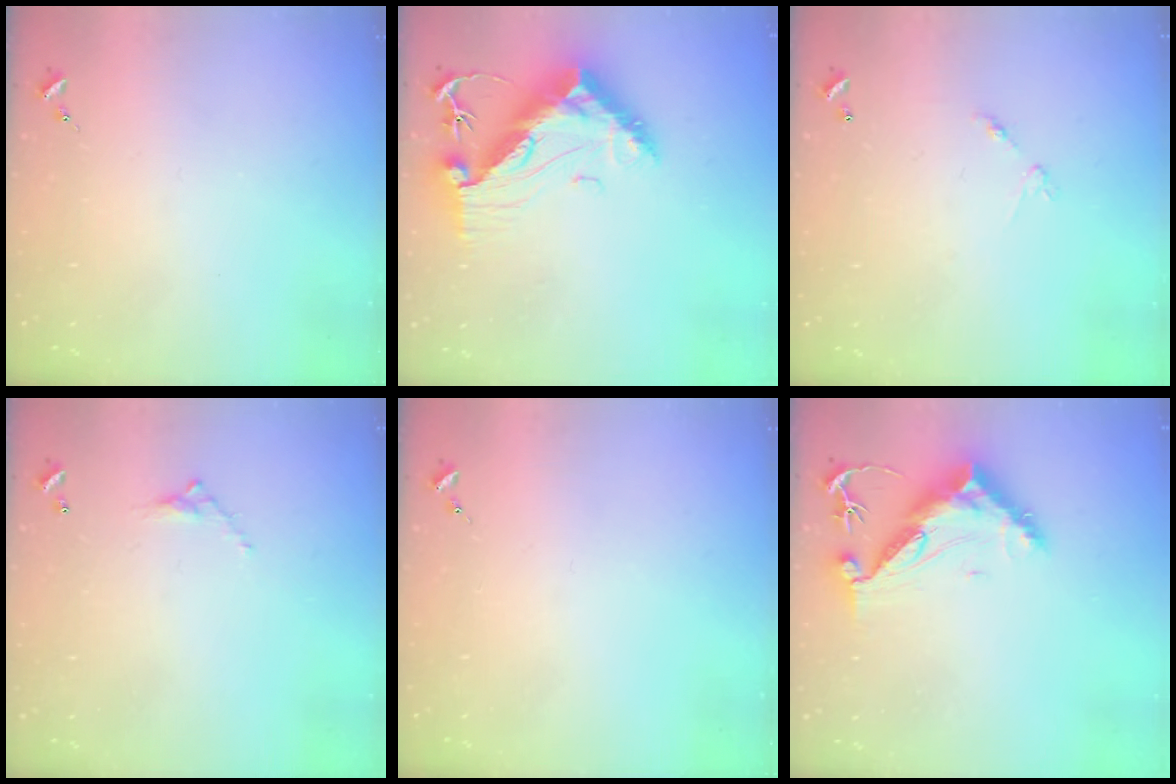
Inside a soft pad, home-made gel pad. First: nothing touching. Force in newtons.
{"total": 14.8, "press": 14.7, "slide": 1.3}
{"total": 5.9, "press": 5.9, "slide": 0.4}
{"total": 4.6, "press": 4.6, "slide": 0.3}
{"total": 0.0}
{"total": 12.9, "press": 12.8, "slide": 0.9}